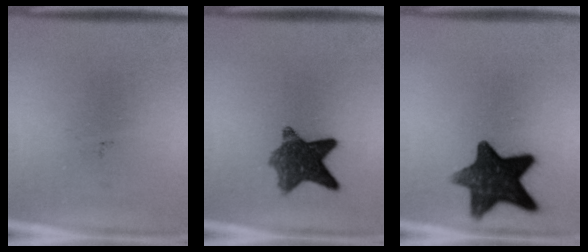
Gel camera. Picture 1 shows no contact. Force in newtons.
{"total": 8.8}
{"total": 12.9}